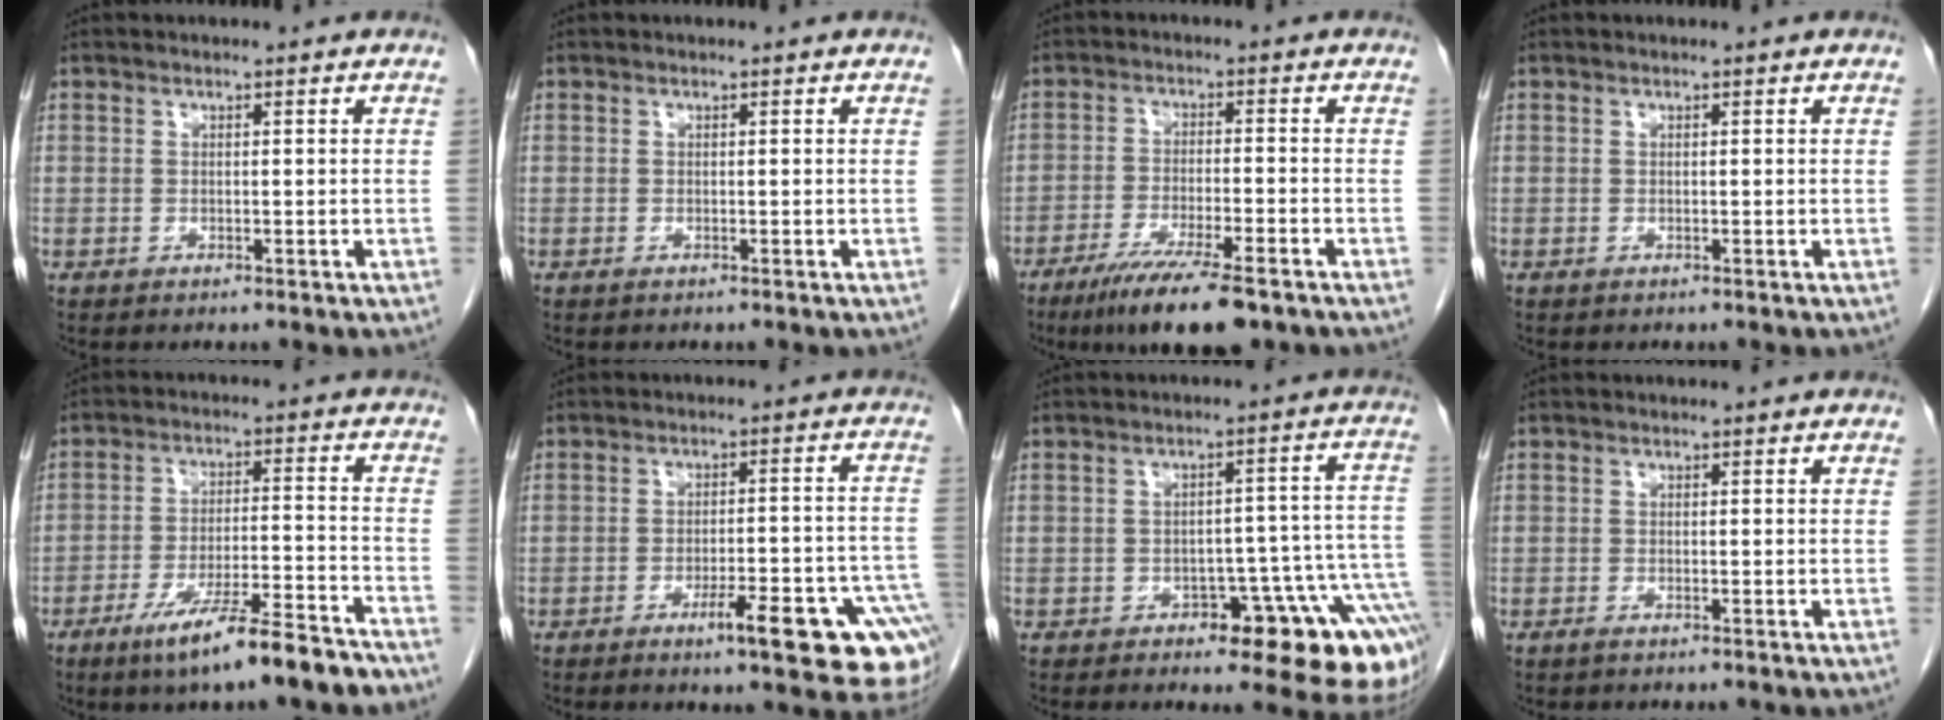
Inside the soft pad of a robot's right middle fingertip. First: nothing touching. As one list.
[{"total": 0.0}, {"total": 10.9, "force": [-7.7, 1.2, 7.7], "torque": [-0.129, -0.027, -0.124]}, {"total": 0.0}, {"total": 12.0, "force": [-8.6, 0.9, 8.2], "torque": [-0.137, -0.015, -0.139]}, {"total": 14.5, "force": [-7.9, 2.4, 12.0], "torque": [-0.061, 0.018, -0.098]}, {"total": 13.3, "force": [-7.5, 4.2, 10.1], "torque": [-0.036, 0.041, -0.091]}, {"total": 0.6, "force": [-0.4, 0.0, 0.4], "torque": [-0.009, -0.001, -0.008]}]